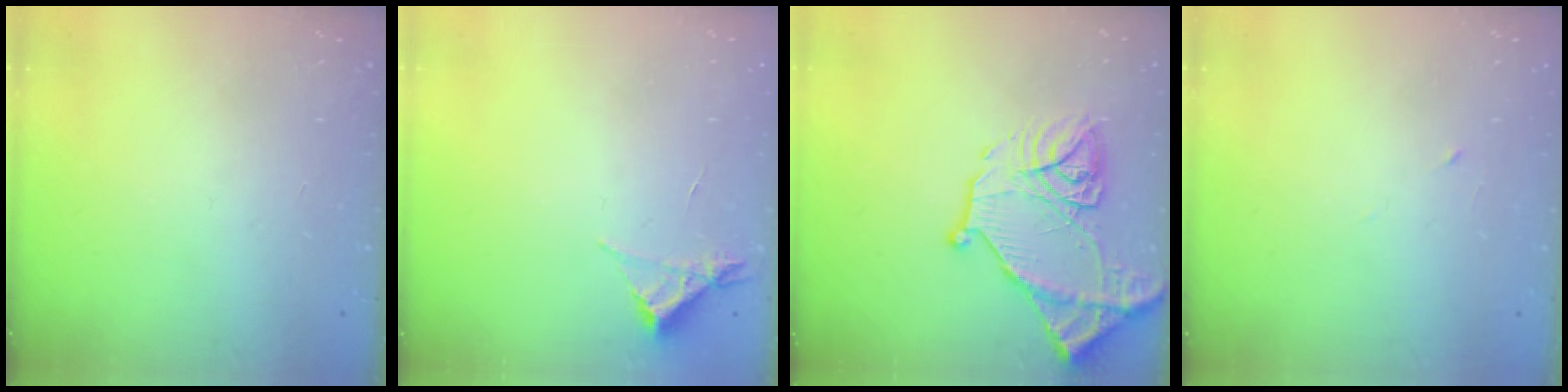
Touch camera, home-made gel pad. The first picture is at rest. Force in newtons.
{"total": 3.5, "press": 3.5, "slide": 0.4}
{"total": 17.5, "press": 17.4, "slide": 1.9}
{"total": 2.7, "press": 2.5, "slide": 1.0}